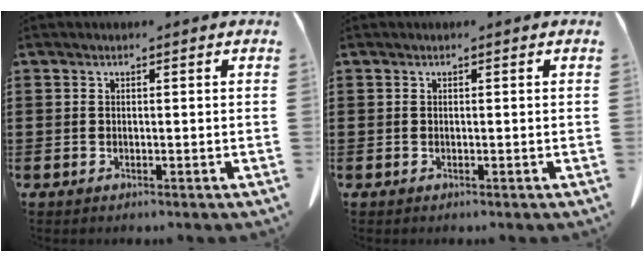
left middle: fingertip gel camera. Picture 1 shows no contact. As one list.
[{"total": 0.0}]